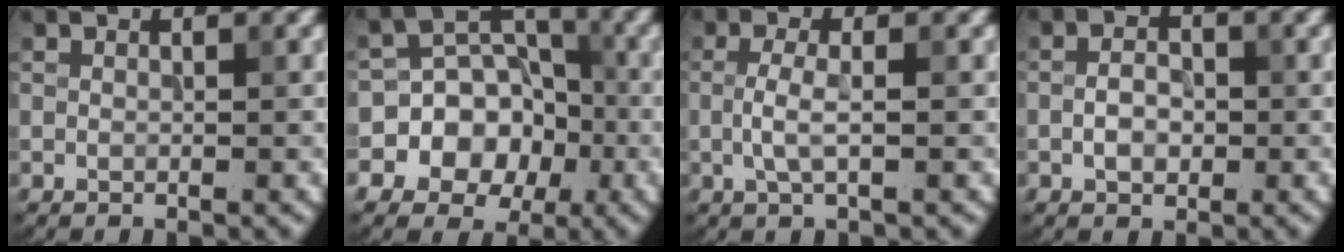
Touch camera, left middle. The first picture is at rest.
{"total": 10.8, "force": [-4.0, 9.6, 3.0], "torque": [-0.056, 0.009, -0.088]}
{"total": 2.3, "force": [-0.3, 0.6, 2.2], "torque": [-0.049, 0.000, -0.008]}
{"total": 2.3, "force": [-0.5, 1.5, 1.7], "torque": [-0.031, 0.003, -0.012]}